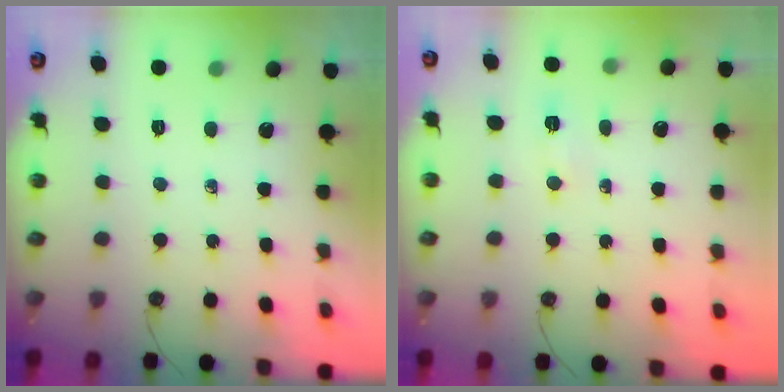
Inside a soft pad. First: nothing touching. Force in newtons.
{"total": 3.4, "press": 3.2, "slide": 1.1}